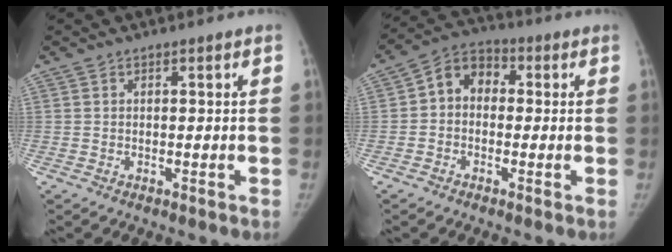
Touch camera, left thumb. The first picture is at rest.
{"total": 7.1, "force": [0.0, 5.6, 4.4], "torque": [-0.046, 0.021, -0.021]}